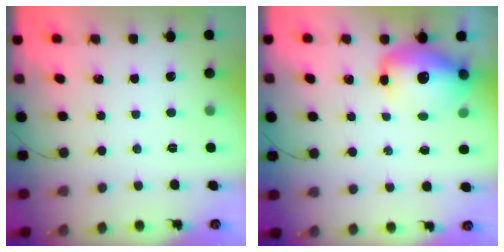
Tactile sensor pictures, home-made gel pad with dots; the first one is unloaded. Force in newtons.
{"total": 12.9, "press": 12.4, "slide": 3.4}